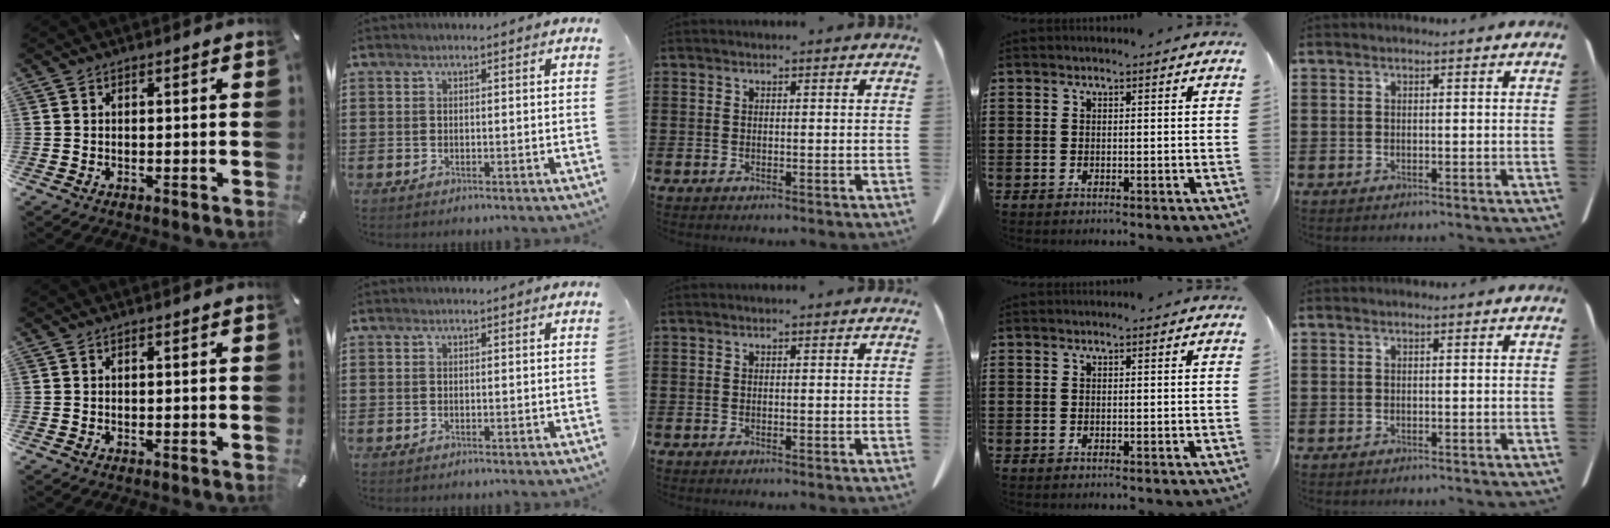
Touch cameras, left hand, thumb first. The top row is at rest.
{}